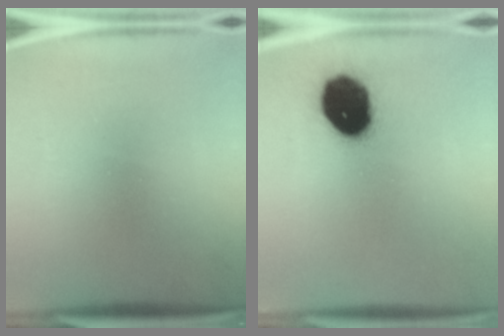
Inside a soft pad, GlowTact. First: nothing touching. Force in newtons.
{"total": 18.8}